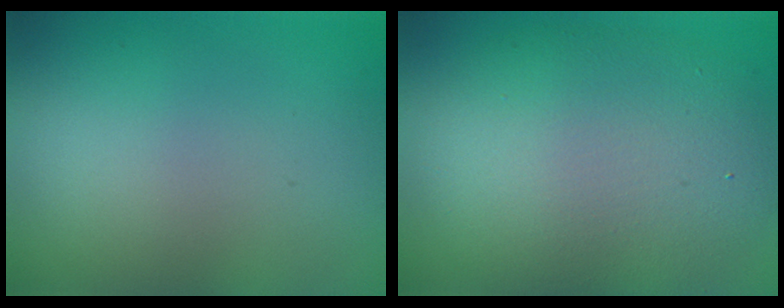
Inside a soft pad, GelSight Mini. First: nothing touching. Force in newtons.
{"total": 8.8, "press": 8.8, "slide": 0.6}